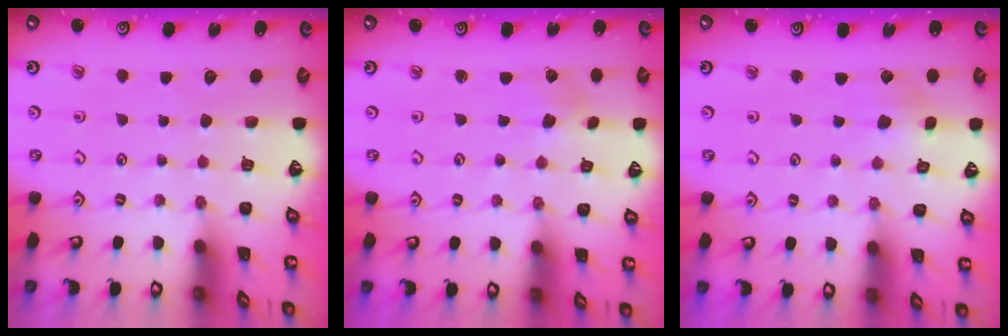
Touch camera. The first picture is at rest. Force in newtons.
{"total": 2.6, "press": 2.6, "slide": 0.6}
{"total": 2.9, "press": 2.9, "slide": 0.1}